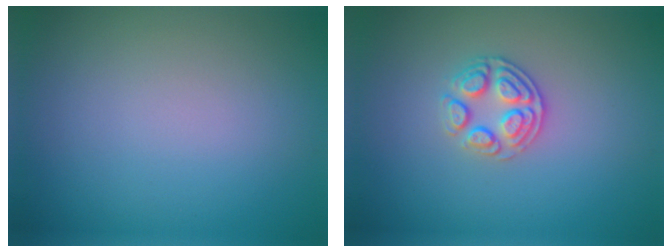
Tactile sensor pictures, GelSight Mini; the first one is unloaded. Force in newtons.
{"total": 2.6, "press": 2.5, "slide": 0.9}